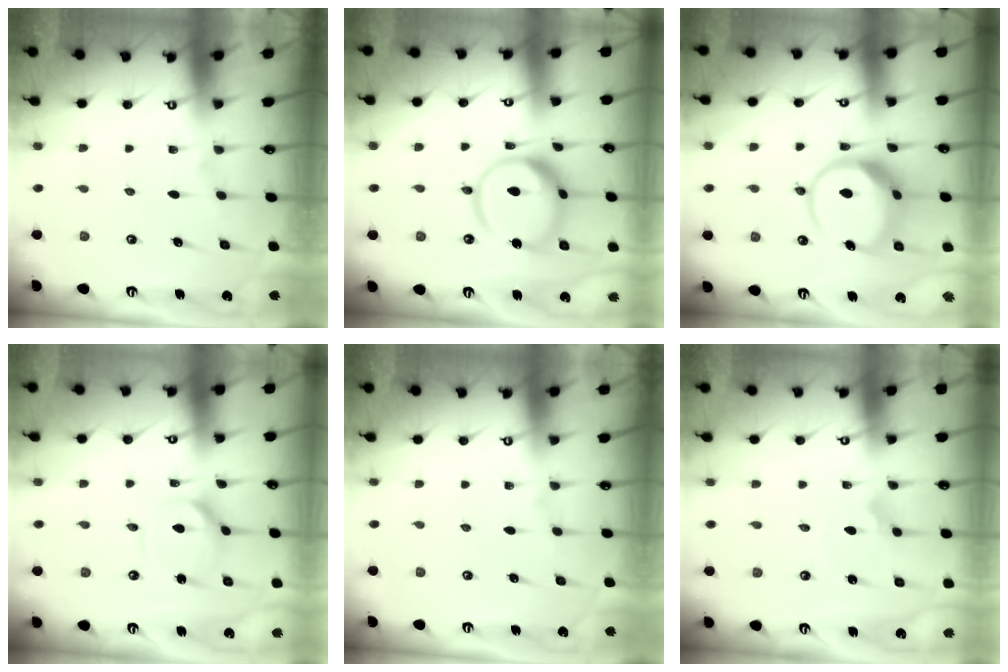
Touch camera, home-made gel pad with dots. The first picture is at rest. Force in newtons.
{"total": 13.7, "press": 13.6, "slide": 1.3}
{"total": 12.1, "press": 12.0, "slide": 1.6}
{"total": 5.9, "press": 5.9, "slide": 0.6}
{"total": 0.0}
{"total": 1.5, "press": 1.5, "slide": 0.0}